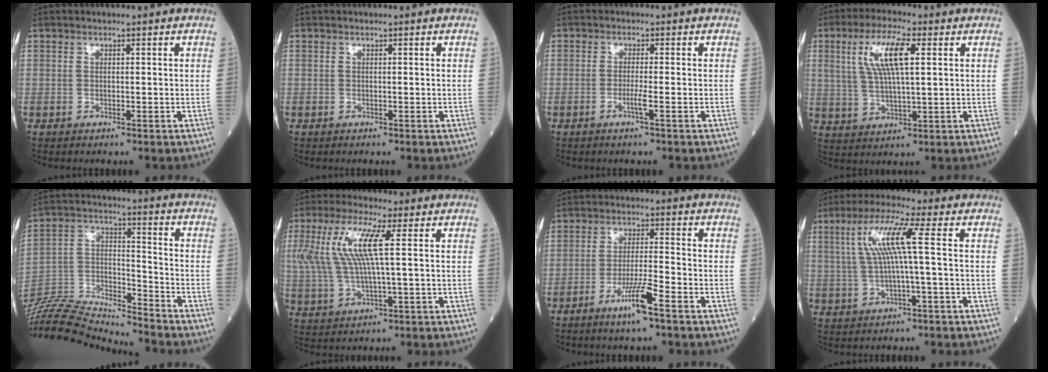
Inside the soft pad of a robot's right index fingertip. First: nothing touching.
{"total": 0.0}
{"total": 1.9, "force": [-0.8, -0.4, 1.7], "torque": [-0.037, -0.001, -0.017]}
{"total": 9.4, "force": [3.1, 2.1, 8.7], "torque": [-0.181, 0.012, 0.062]}
{"total": 18.1, "force": [-17.8, -0.1, 3.3], "torque": [-0.065, 0.029, -0.312]}
{"total": 10.4, "force": [2.5, 1.5, 9.9], "torque": [-0.235, 0.021, 0.050]}
{"total": 6.5, "force": [-3.9, -0.2, 5.2], "torque": [-0.101, -0.009, -0.073]}
{"total": 8.2, "force": [1.4, -0.5, 8.0], "torque": [-0.164, 0.018, 0.029]}